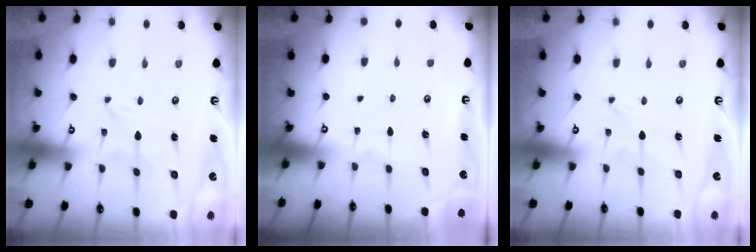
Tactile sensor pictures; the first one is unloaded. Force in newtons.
{"total": 0.0}
{"total": 0.0}